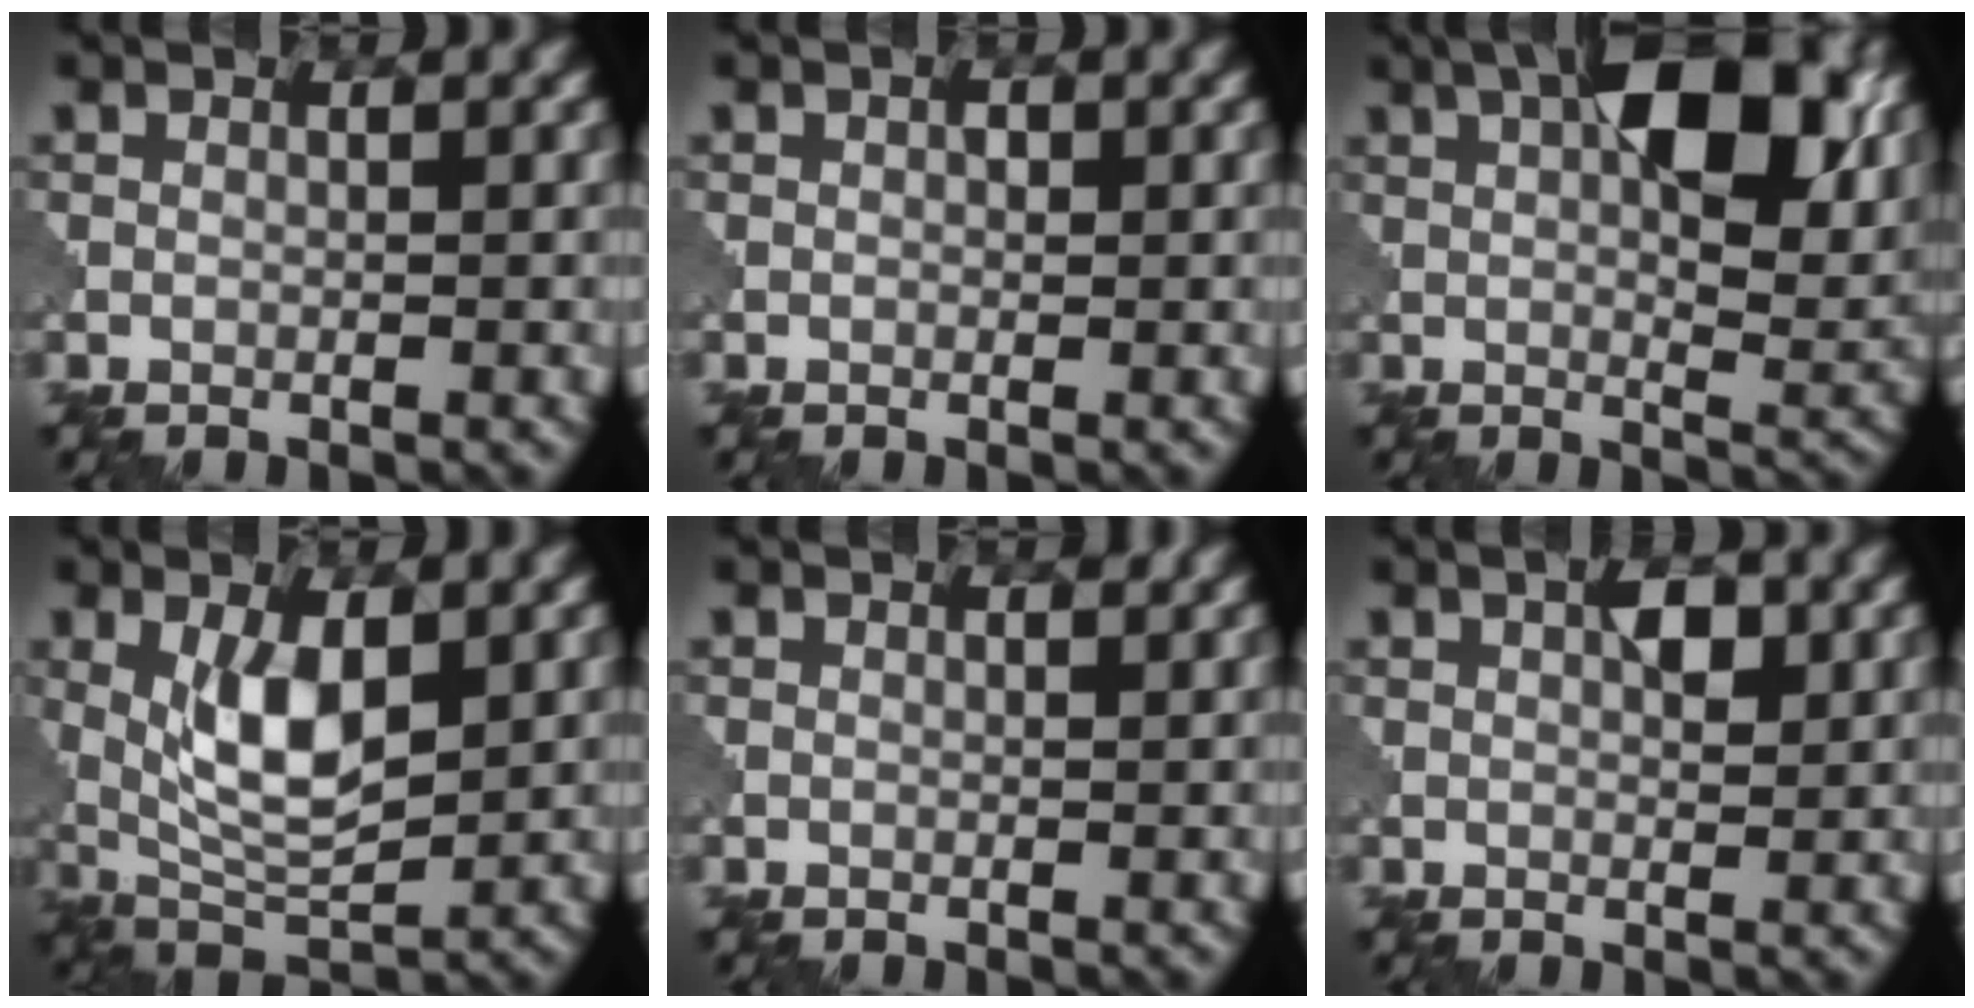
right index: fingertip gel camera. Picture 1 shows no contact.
{"total": 0.7, "force": [0.1, 0.5, 0.4], "torque": [-0.004, -0.002, 0.005]}
{"total": 11.8, "force": [4.6, 5.1, 9.6], "torque": [-0.130, -0.002, 0.065]}
{"total": 5.6, "force": [1.5, 2.3, 4.9], "torque": [-0.100, -0.007, 0.033]}
{"total": 0.6, "force": [0.4, 0.1, 0.5], "torque": [-0.007, -0.005, 0.008]}
{"total": 2.2, "force": [1.1, 0.8, 1.7], "torque": [-0.025, 0.000, 0.019]}